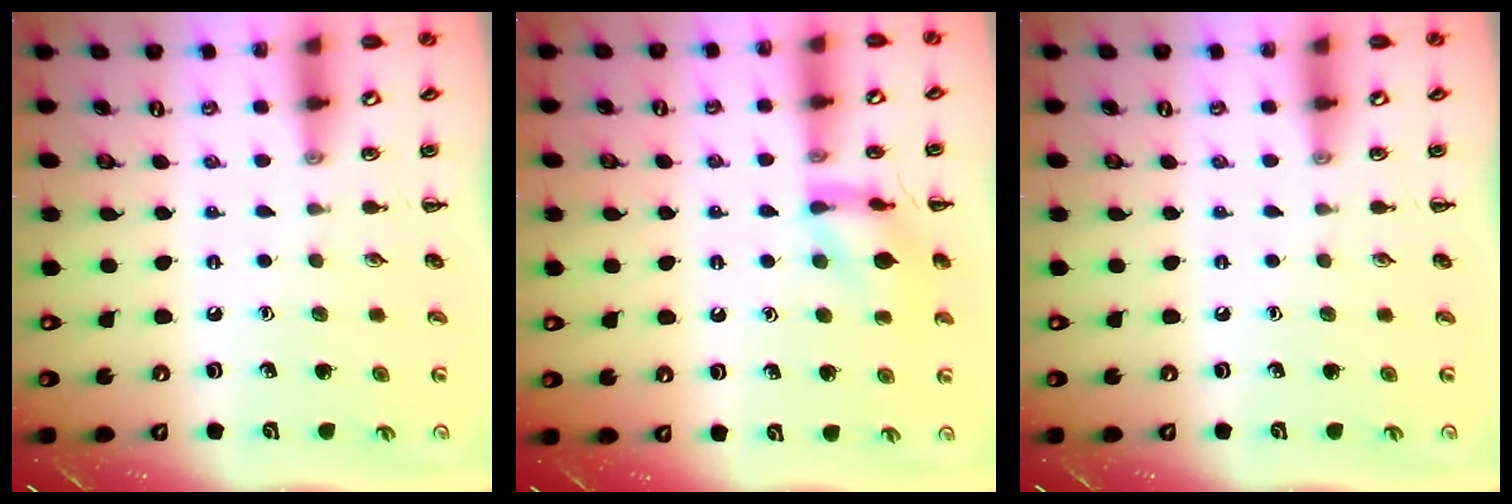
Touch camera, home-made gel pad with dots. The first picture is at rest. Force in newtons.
{"total": 12.1, "press": 12.0, "slide": 1.0}
{"total": 0.0}